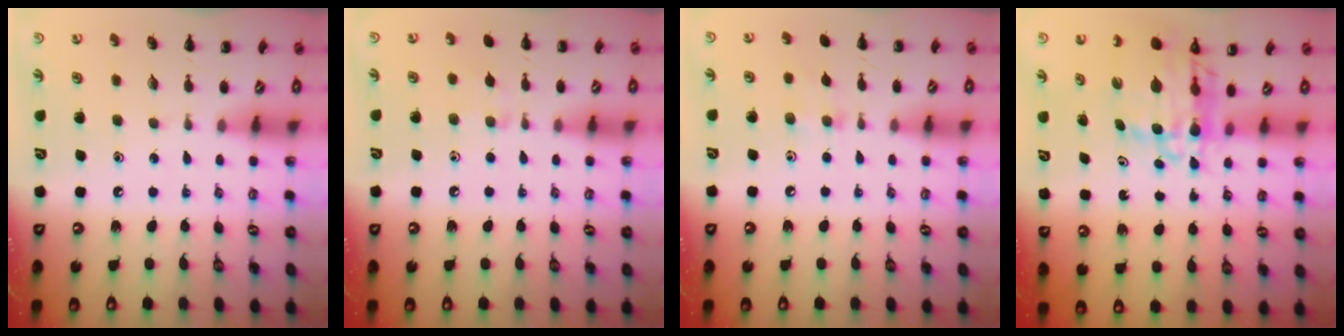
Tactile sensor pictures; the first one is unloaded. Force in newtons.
{"total": 5.4, "press": 5.1, "slide": 1.8}
{"total": 6.2, "press": 6.0, "slide": 1.6}
{"total": 8.6, "press": 7.7, "slide": 3.6}